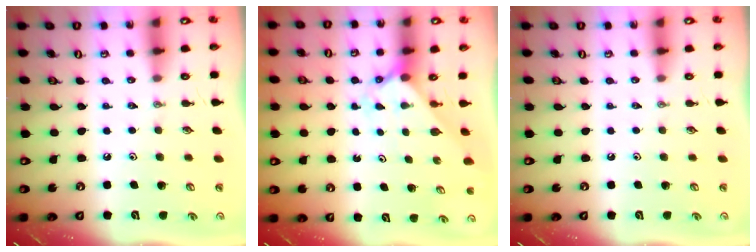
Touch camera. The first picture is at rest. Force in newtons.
{"total": 2.0, "press": 2.0, "slide": 0.2}
{"total": 0.0}